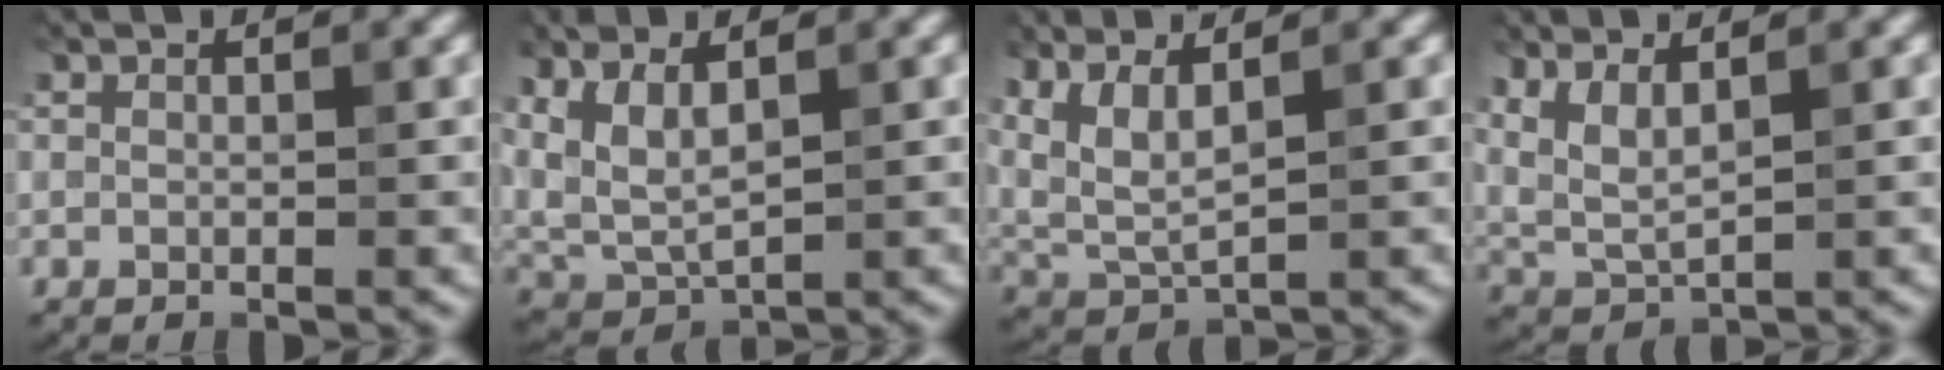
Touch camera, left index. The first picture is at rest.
{"total": 5.1, "force": [1.9, 2.3, 4.2], "torque": [-0.108, -0.001, 0.042]}
{"total": 5.0, "force": [2.5, 1.9, 3.9], "torque": [-0.098, 0.000, 0.057]}
{"total": 3.4, "force": [1.8, 1.1, 2.7], "torque": [-0.072, -0.004, 0.046]}